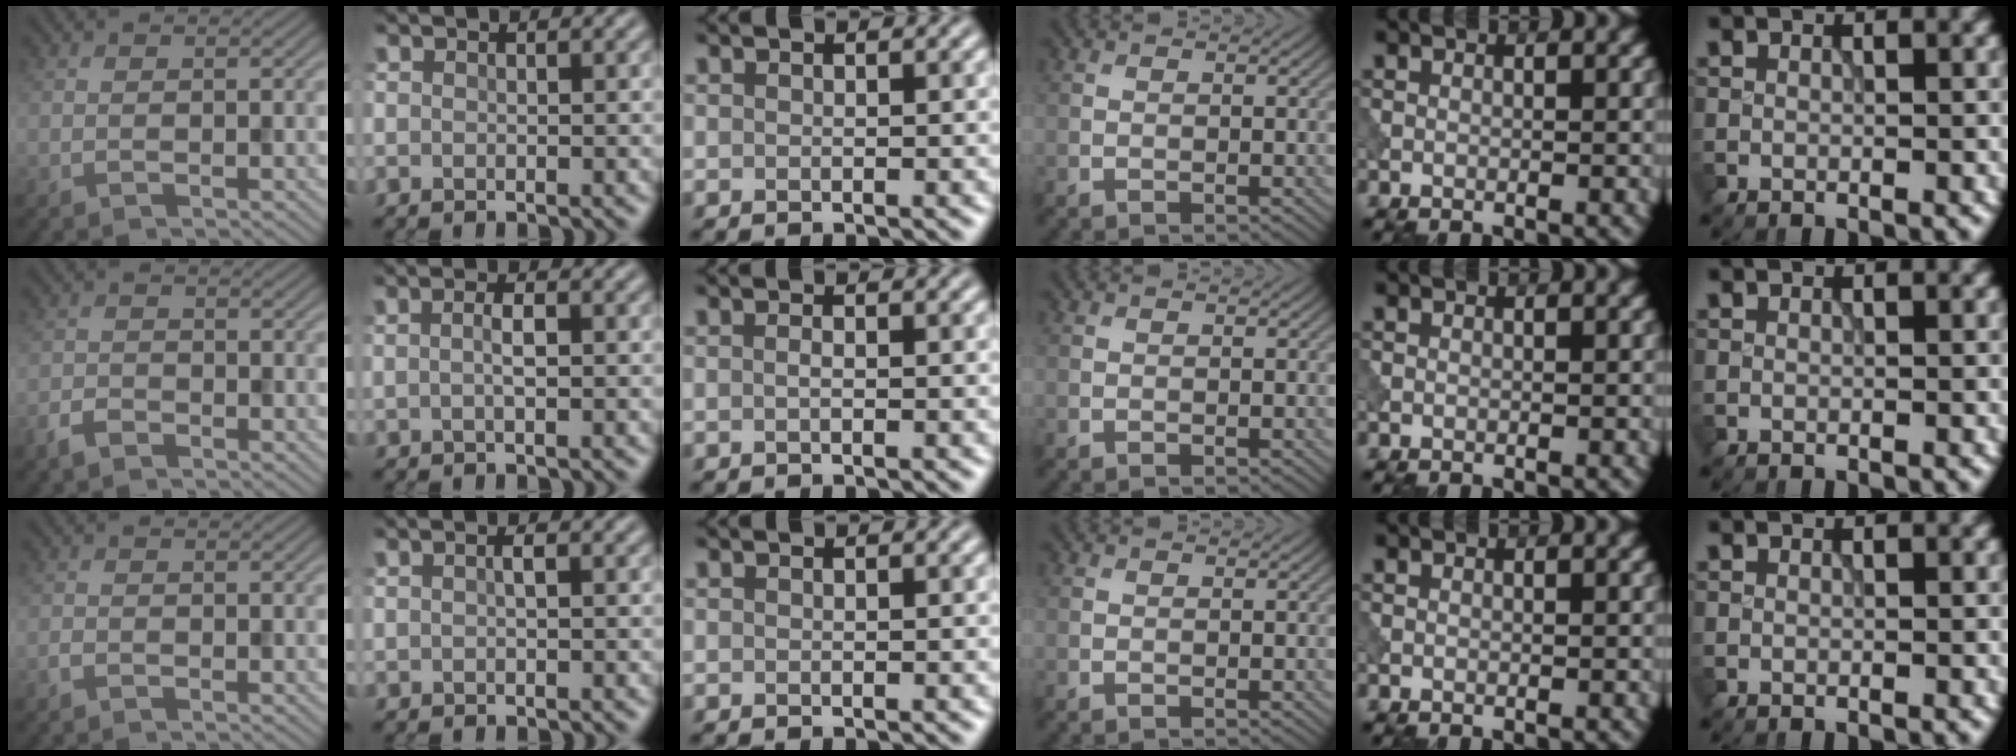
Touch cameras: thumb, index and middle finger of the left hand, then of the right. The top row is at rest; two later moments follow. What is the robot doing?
{"motion": "dispense", "object": "pipette"}